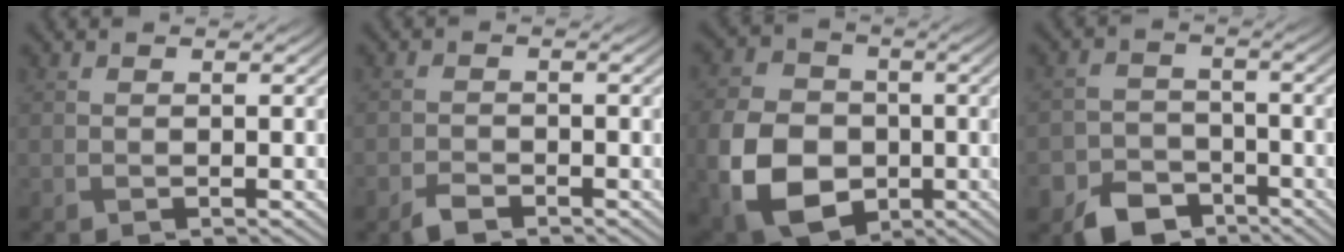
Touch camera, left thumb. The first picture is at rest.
{"total": 2.2, "force": [-1.7, 0.9, 1.0], "torque": [-0.020, -0.001, -0.037]}
{"total": 12.8, "force": [-3.5, 9.6, 7.7], "torque": [-0.202, -0.028, -0.074]}
{"total": 6.6, "force": [-4.6, 4.1, 2.3], "torque": [-0.049, -0.014, -0.087]}